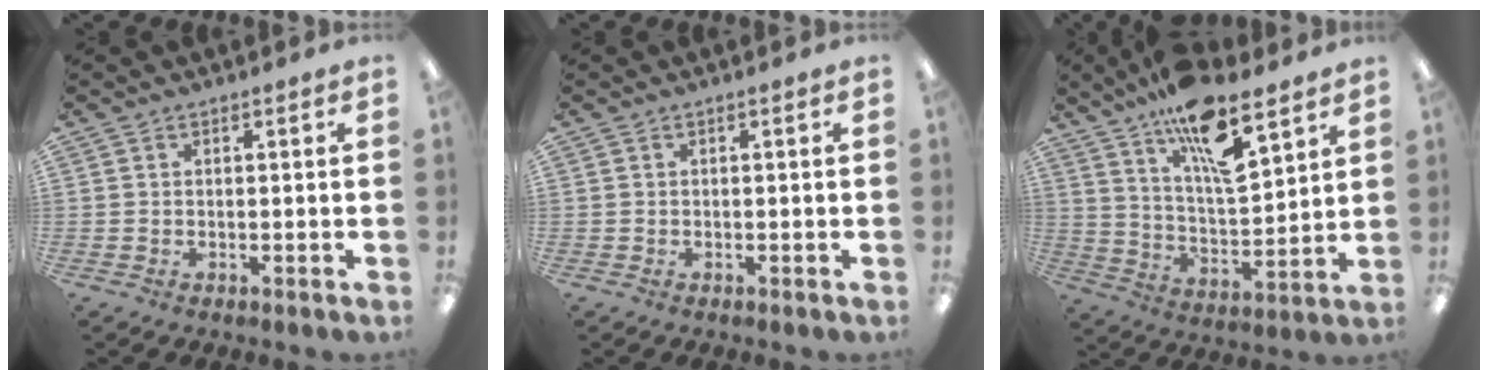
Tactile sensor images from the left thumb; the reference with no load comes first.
{"total": 0.0}
{"total": 15.6, "force": [11.0, 4.9, 9.9], "torque": [-0.171, -0.061, 0.187]}